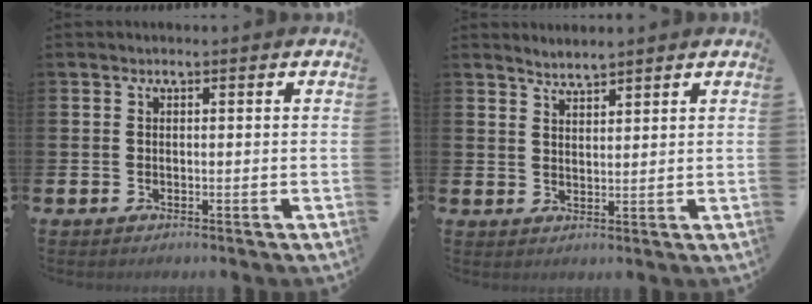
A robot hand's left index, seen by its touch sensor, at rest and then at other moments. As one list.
[{"total": 2.7, "force": [2.7, 0.0, 0.0], "torque": [-0.007, -0.008, 0.050]}]